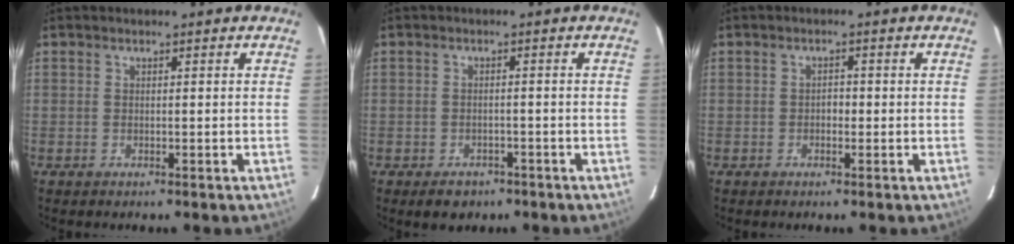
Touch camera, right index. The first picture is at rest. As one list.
[{"total": 3.4, "force": [-2.3, 2.2, 1.1], "torque": [-0.015, 0.003, -0.024]}, {"total": 1.3, "force": [-0.3, 0.8, 1.0], "torque": [-0.013, 0.005, -0.006]}]